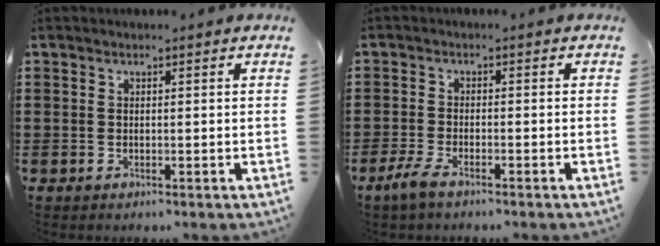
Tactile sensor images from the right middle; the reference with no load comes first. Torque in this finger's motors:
{"motor_torque": [0.99, -0.27, 0.22, 0.05]}